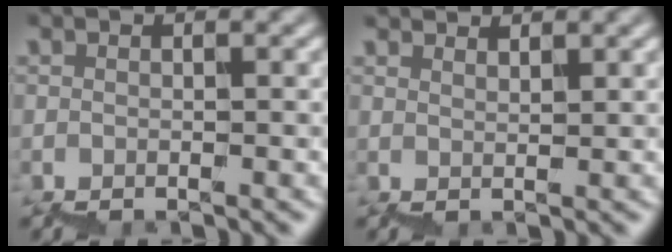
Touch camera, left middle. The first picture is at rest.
{"total": 1.7, "force": [1.6, 0.4, 0.5], "torque": [-0.001, 0.001, 0.028]}